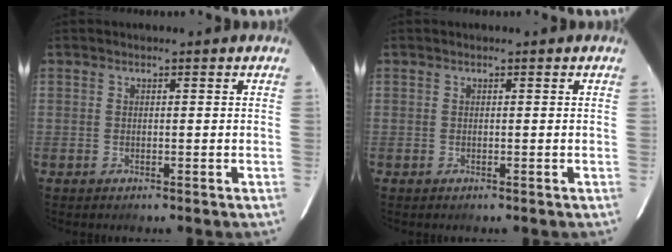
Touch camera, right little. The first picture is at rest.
{"total": 0.0}